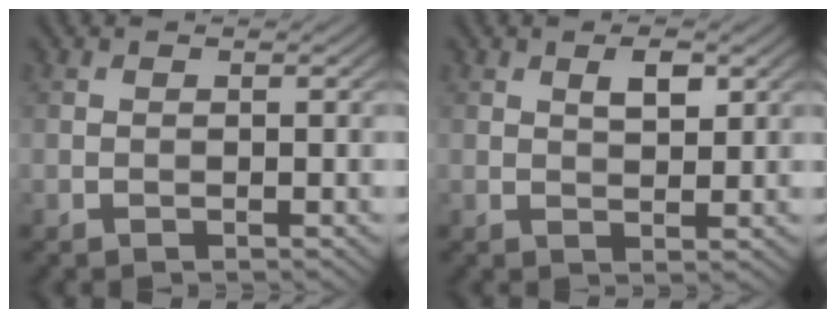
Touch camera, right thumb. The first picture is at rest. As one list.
[{"total": 2.6, "force": [1.2, 1.2, 2.1], "torque": [-0.036, -0.001, 0.022]}]